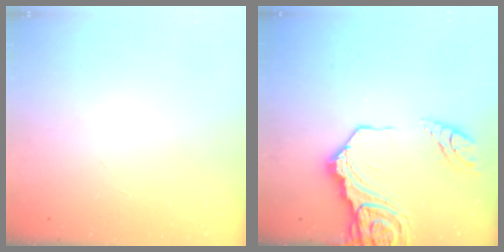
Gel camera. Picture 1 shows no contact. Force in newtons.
{"total": 16.6, "press": 16.5, "slide": 2.1}